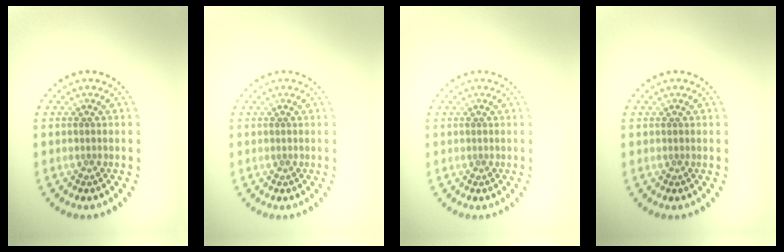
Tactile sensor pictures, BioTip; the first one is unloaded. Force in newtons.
{"total": 0.0}
{"total": 0.0}
{"total": 0.0}